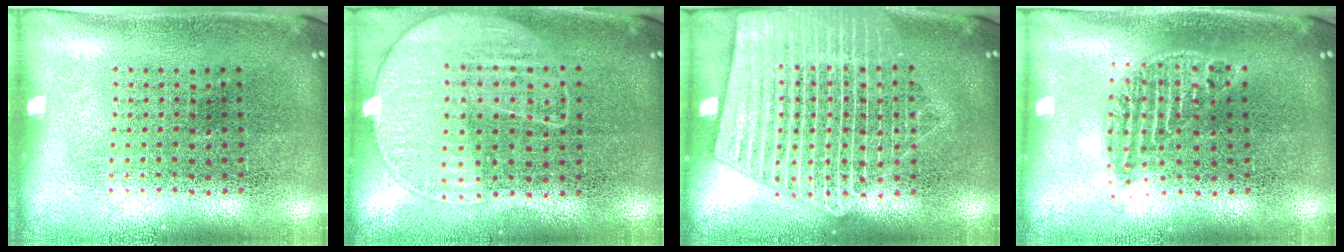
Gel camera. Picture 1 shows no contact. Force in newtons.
{"total": 1.1, "press": 1.0, "slide": 0.6}
{"total": 3.9, "press": 3.8, "slide": 0.5}
{"total": 1.1, "press": 1.0, "slide": 0.4}